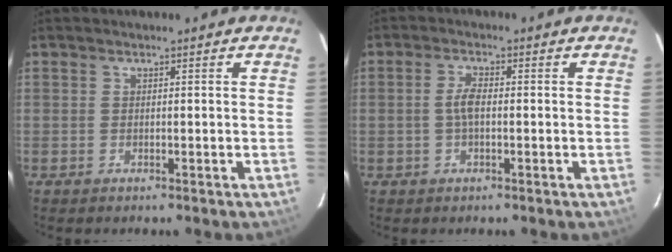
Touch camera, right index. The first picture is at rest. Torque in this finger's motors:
{"motor_torque": [0.35, 0.11, 0.25, 0.07]}